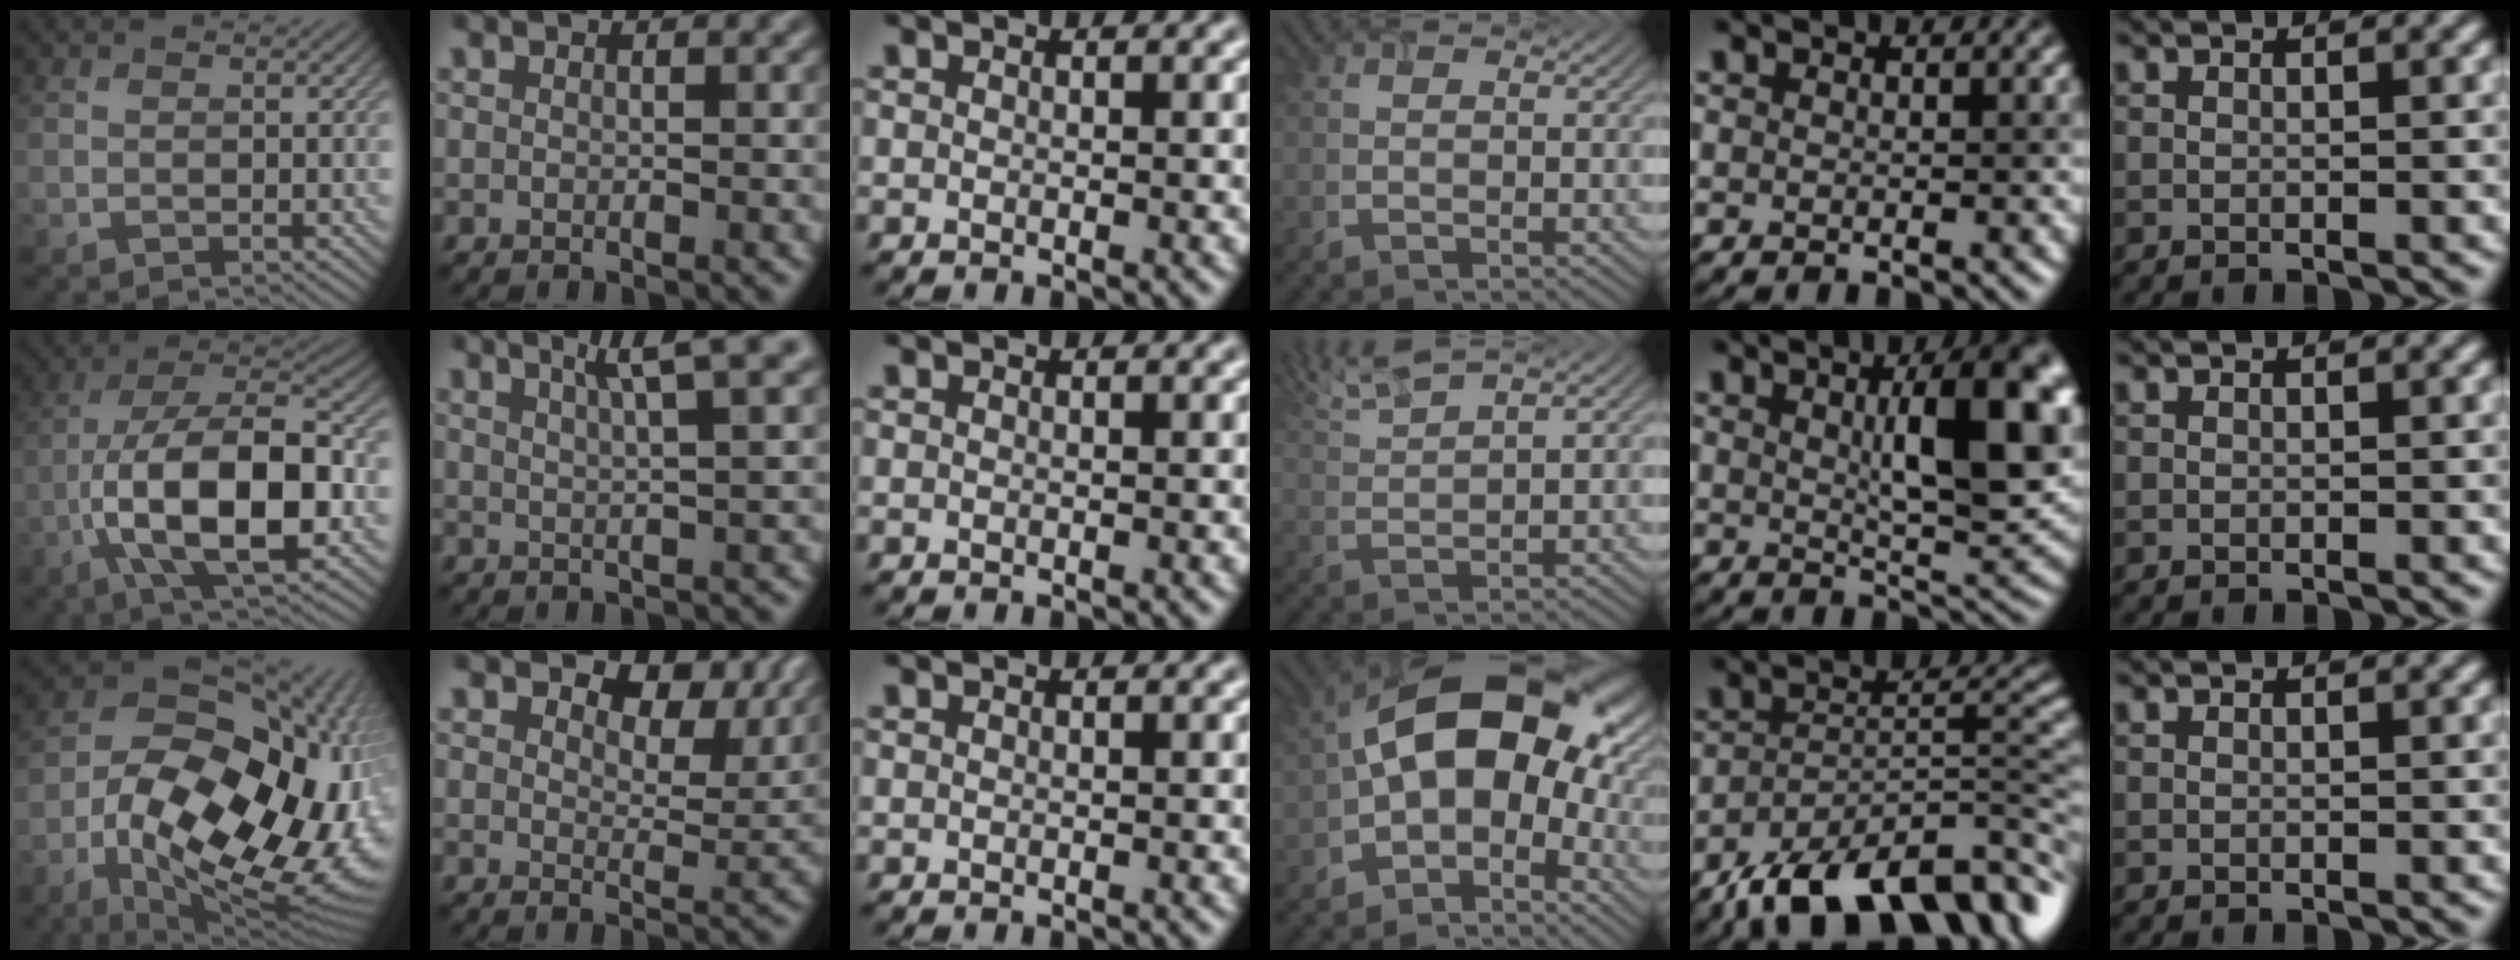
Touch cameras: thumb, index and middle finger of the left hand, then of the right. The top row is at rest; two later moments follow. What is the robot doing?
{"motion": "open", "object": "airpods case & airpods"}